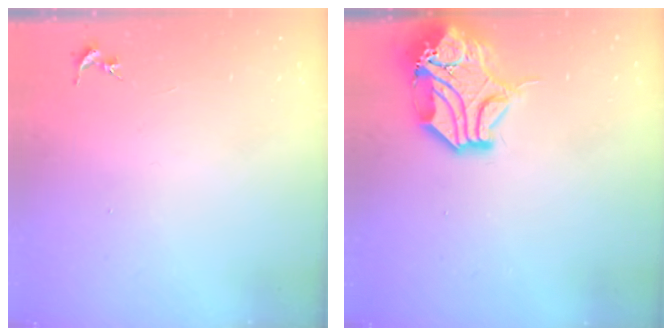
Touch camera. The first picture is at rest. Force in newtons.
{"total": 15.9, "press": 15.7, "slide": 2.2}